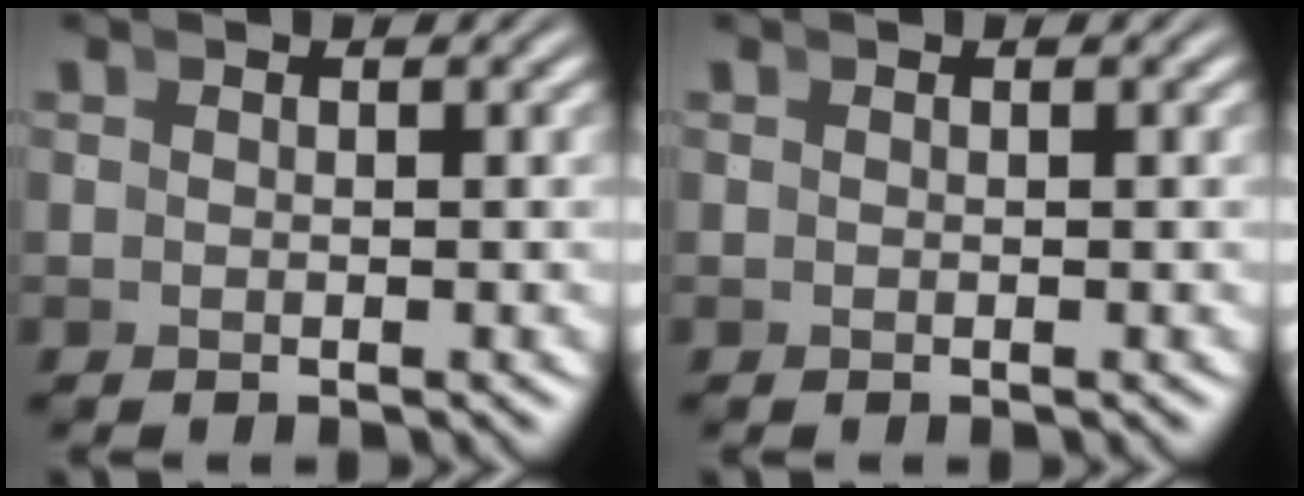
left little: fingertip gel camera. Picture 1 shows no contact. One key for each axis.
{"total": 0.0}